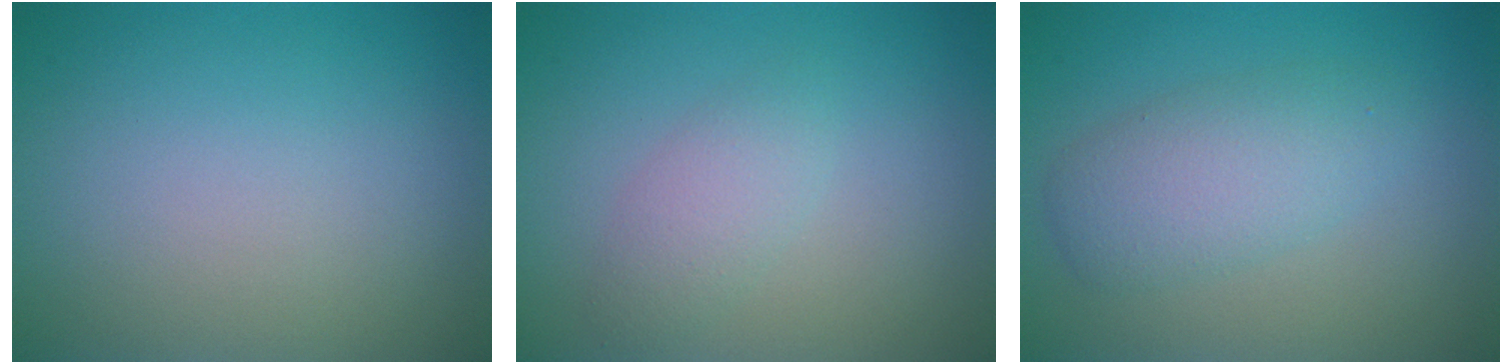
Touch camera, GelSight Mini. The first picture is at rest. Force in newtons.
{"total": 2.0, "press": 2.0, "slide": 0.1}
{"total": 3.8, "press": 3.8, "slide": 0.2}